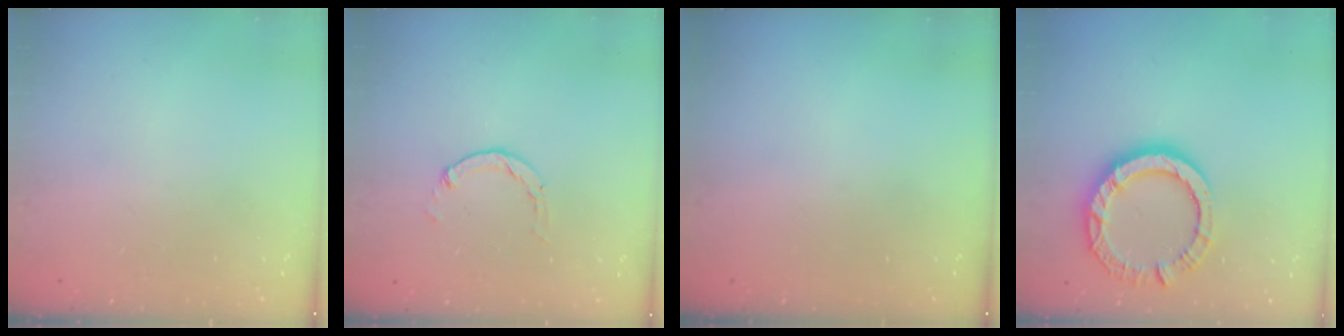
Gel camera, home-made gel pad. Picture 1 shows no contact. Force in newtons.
{"total": 1.1, "press": 1.1, "slide": 0.2}
{"total": 0.0}
{"total": 13.2, "press": 13.1, "slide": 1.6}